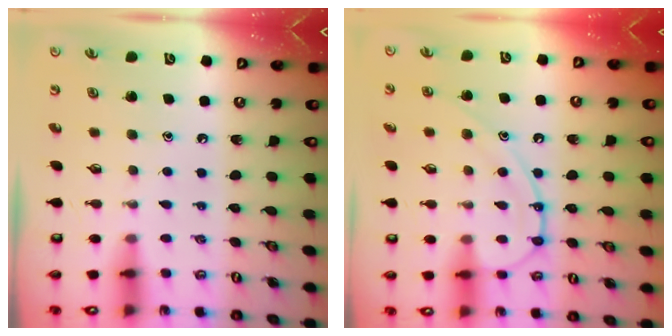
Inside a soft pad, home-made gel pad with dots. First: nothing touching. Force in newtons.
{"total": 11.8, "press": 11.8, "slide": 1.3}